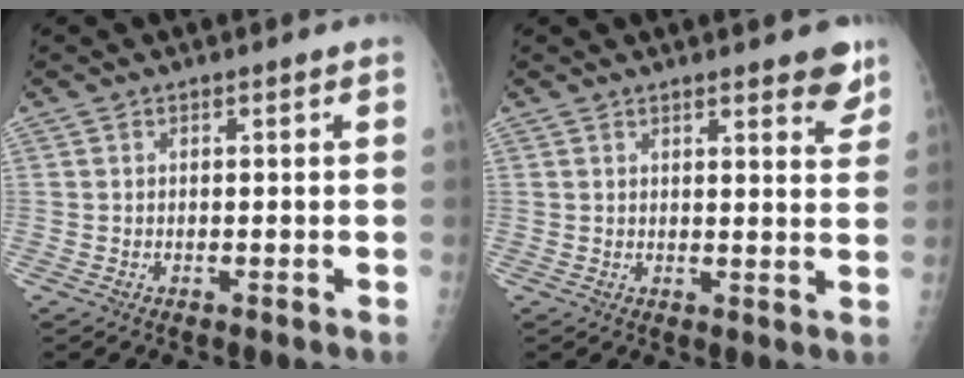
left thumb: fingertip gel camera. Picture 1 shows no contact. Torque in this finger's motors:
{"motor_torque": [0.04, 0.05, -0.26, -0.26, 0.04]}